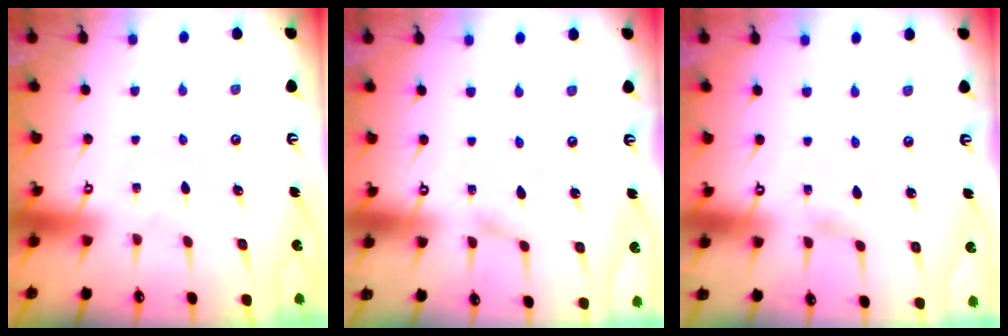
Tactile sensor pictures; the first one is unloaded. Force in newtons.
{"total": 2.2, "press": 2.2, "slide": 0.3}
{"total": 2.4, "press": 2.3, "slide": 0.3}